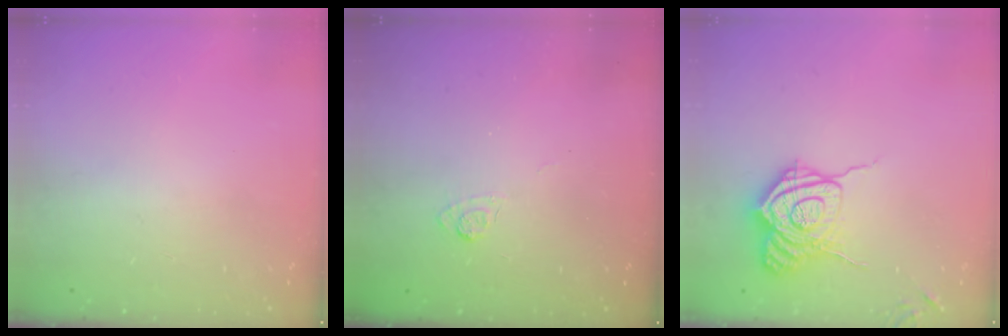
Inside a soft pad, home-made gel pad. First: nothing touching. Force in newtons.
{"total": 3.3, "press": 3.0, "slide": 1.4}
{"total": 16.7, "press": 16.7, "slide": 0.6}